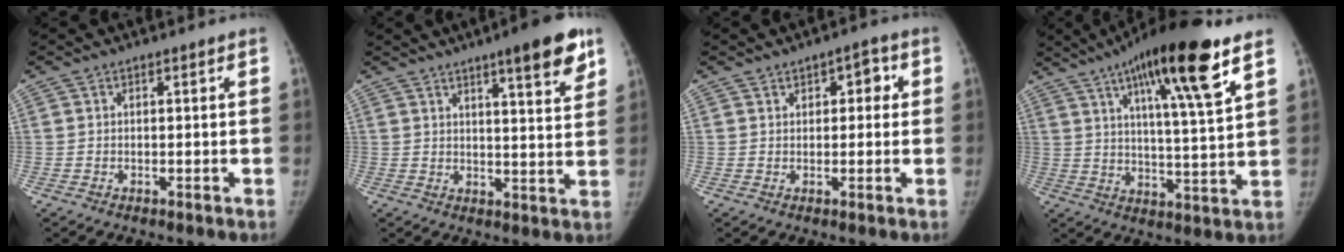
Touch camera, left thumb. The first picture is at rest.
{"total": 10.8, "force": [6.6, 2.0, 8.3], "torque": [-0.093, -0.033, 0.087]}
{"total": 3.9, "force": [1.4, 2.4, 2.8], "torque": [-0.013, 0.002, 0.013]}
{"total": 19.3, "force": [10.9, 2.9, 15.7], "torque": [-0.238, -0.039, 0.173]}